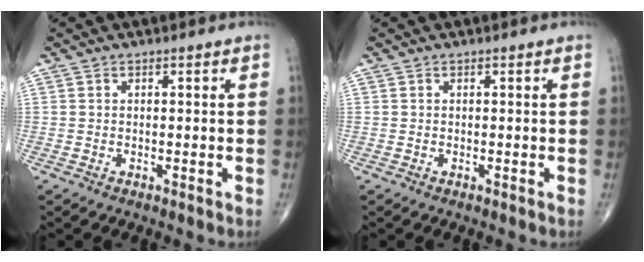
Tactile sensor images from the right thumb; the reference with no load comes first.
{"total": 0.0}